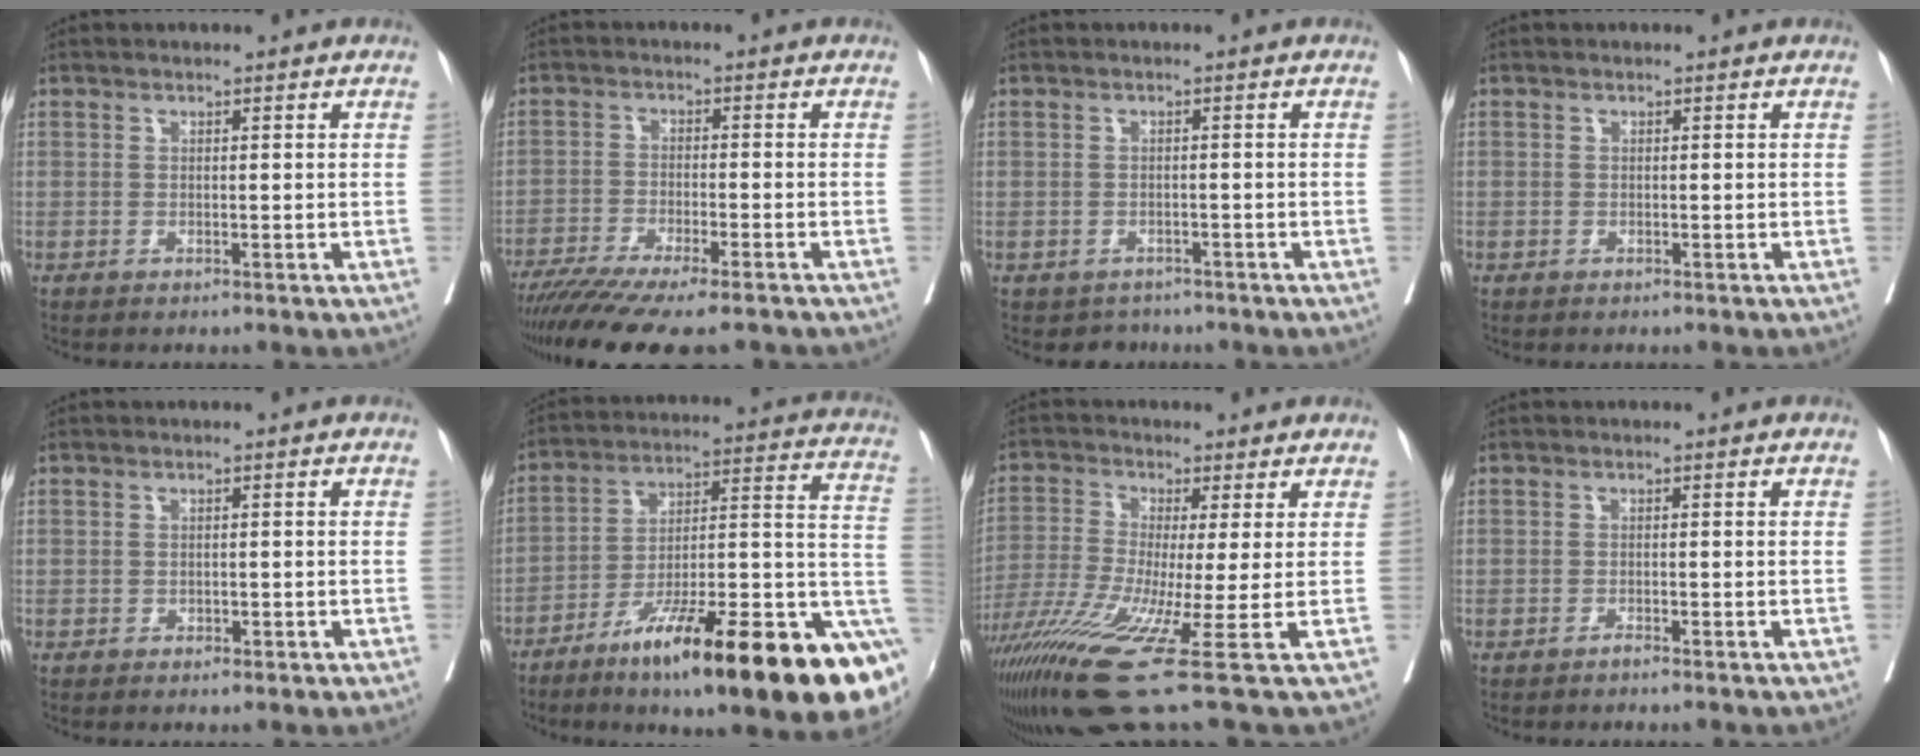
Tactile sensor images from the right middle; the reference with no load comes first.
{"total": 14.9, "force": [-12.4, 1.4, 8.1], "torque": [-0.125, -0.032, -0.195]}
{"total": 2.5, "force": [-2.0, 1.5, -0.2], "torque": [-0.003, 0.004, -0.030]}
{"total": 1.1, "force": [-0.5, 1.0, -0.2], "torque": [0.001, 0.008, -0.012]}
{"total": 1.7, "force": [-0.6, 1.2, 1.1], "torque": [-0.019, 0.002, -0.002]}
{"total": 29.1, "force": [-13.8, 4.5, 25.2], "torque": [-0.260, 0.008, -0.216]}
{"total": 15.0, "force": [-7.8, -0.7, 12.8], "torque": [-0.249, -0.044, -0.141]}
{"total": 0.7, "force": [-0.6, 0.1, 0.3], "torque": [-0.010, -0.001, -0.010]}